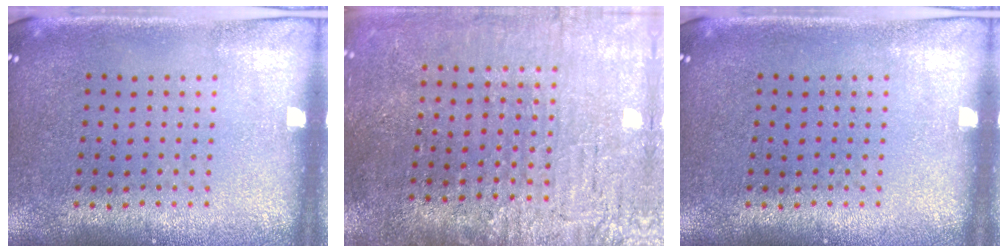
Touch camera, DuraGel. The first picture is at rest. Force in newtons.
{"total": 3.8, "press": 3.5, "slide": 1.3}
{"total": 0.0}